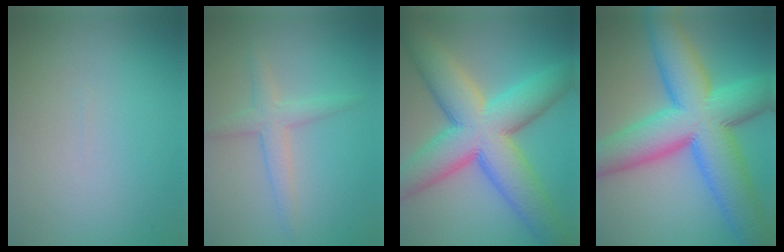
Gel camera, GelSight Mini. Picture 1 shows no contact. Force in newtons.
{"total": 2.5, "press": 2.5, "slide": 0.0}
{"total": 12.5, "press": 12.5, "slide": 0.4}
{"total": 13.6, "press": 13.6, "slide": 0.2}